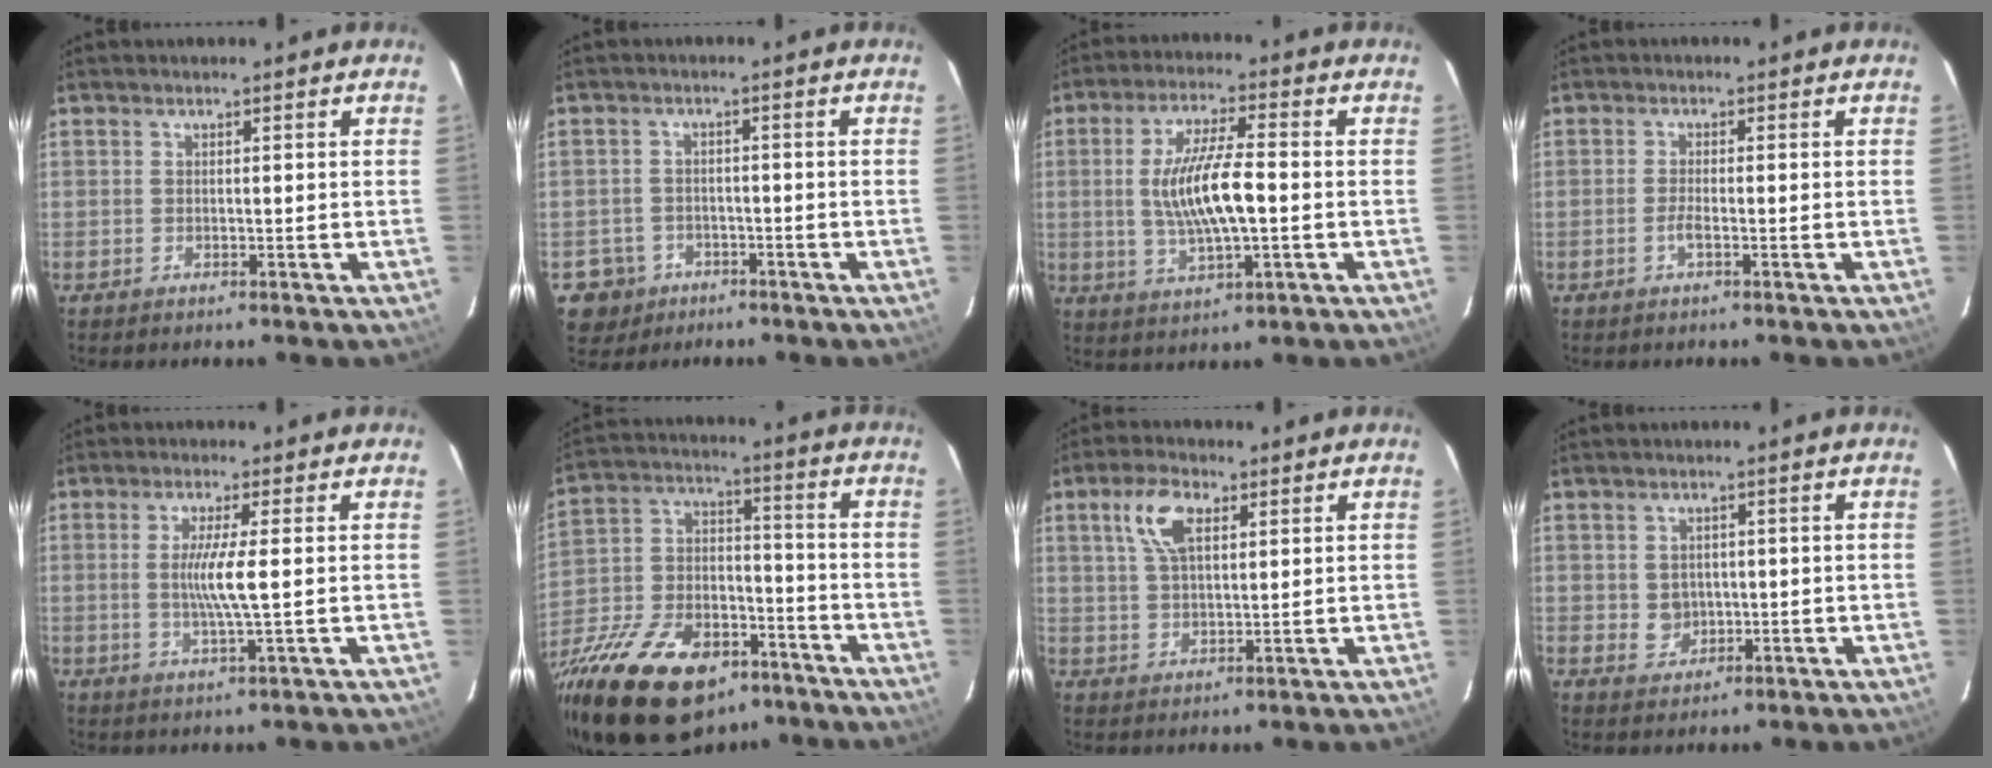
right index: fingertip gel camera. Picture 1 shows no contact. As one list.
[{"total": 6.0, "force": [-2.7, 5.3, 0.5], "torque": [-0.027, 0.024, -0.039]}, {"total": 11.1, "force": [-0.6, 2.8, 10.7], "torque": [-0.206, -0.002, -0.006]}, {"total": 1.8, "force": [-0.8, 0.3, 1.6], "torque": [-0.035, 0.000, -0.017]}, {"total": 5.4, "force": [0.2, -0.4, 5.3], "torque": [-0.101, -0.010, 0.002]}, {"total": 29.3, "force": [-18.7, 15.2, 16.7], "torque": [-0.352, -0.015, -0.294]}, {"total": 7.4, "force": [3.2, 3.6, 5.7], "torque": [-0.113, 0.016, 0.063]}, {"total": 3.5, "force": [0.0, 3.3, 1.1], "torque": [-0.023, 0.006, 0.009]}]